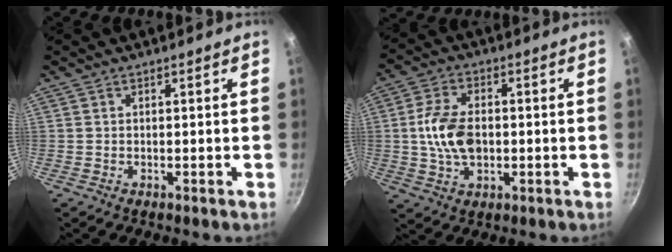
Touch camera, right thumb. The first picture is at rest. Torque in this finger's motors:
{"motor_torque": [-0.46, 0.45, 0.58, 0.50, 0.01]}